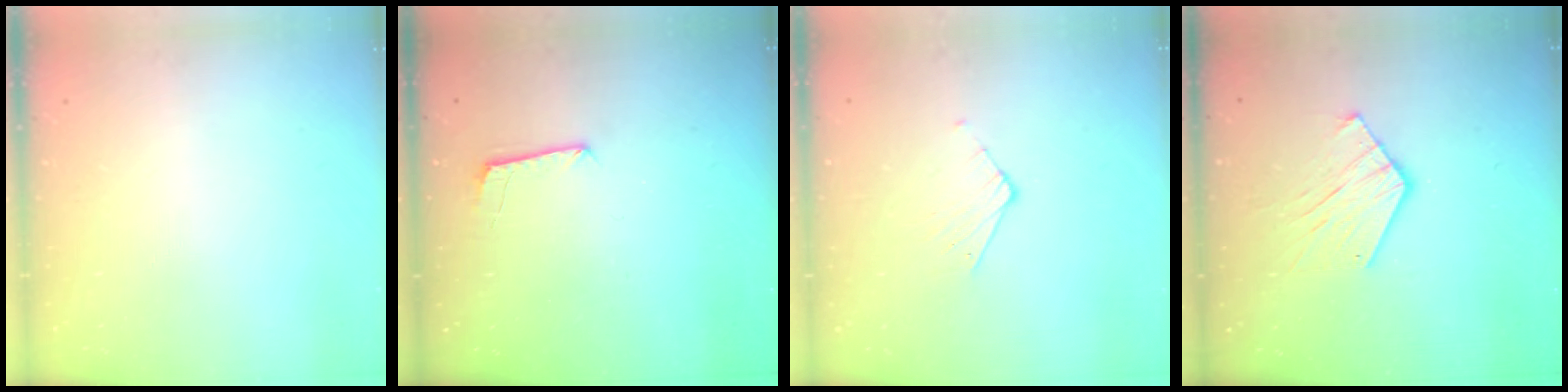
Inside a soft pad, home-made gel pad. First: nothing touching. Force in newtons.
{"total": 7.5, "press": 7.5, "slide": 0.7}
{"total": 3.8, "press": 3.8, "slide": 0.3}
{"total": 9.6, "press": 9.6, "slide": 0.3}